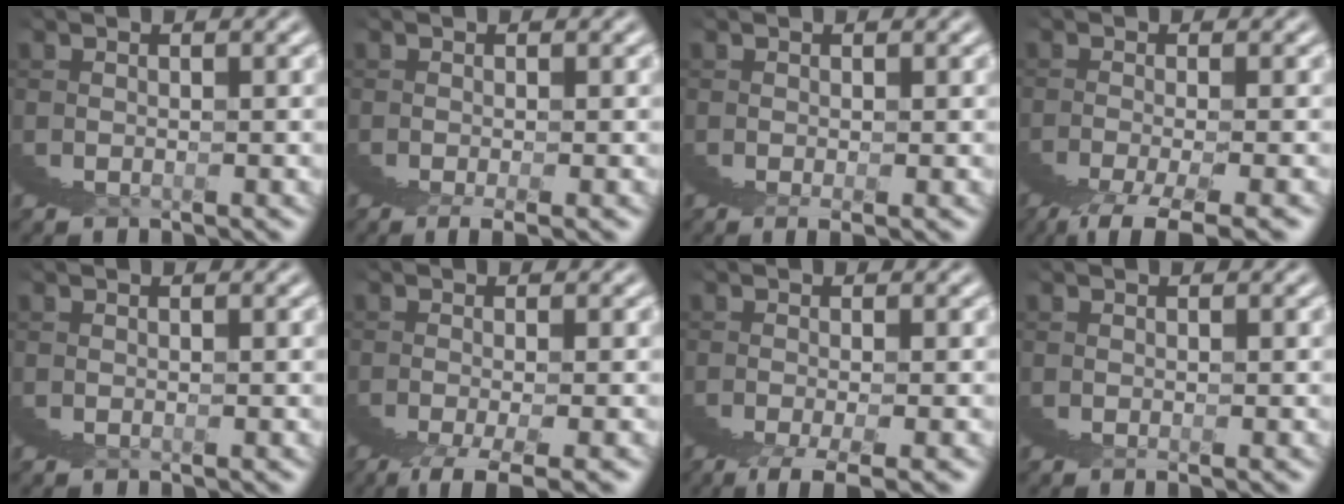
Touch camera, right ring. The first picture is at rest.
{"total": 2.0, "force": [1.3, -1.5, 0.2], "torque": [0.012, 0.024, 0.012]}
{"total": 2.1, "force": [1.4, -1.5, -0.1], "torque": [0.015, 0.021, 0.016]}
{"total": 2.2, "force": [-0.5, -2.0, 0.7], "torque": [-0.015, 0.012, -0.008]}
{"total": 0.0}
{"total": 2.0, "force": [0.2, -2.0, 0.5], "torque": [-0.002, 0.020, -0.003]}
{"total": 1.9, "force": [0.7, -1.7, 0.6], "torque": [0.003, 0.026, 0.002]}
{"total": 1.0, "force": [0.6, -0.8, -0.1], "torque": [0.006, 0.012, 0.007]}